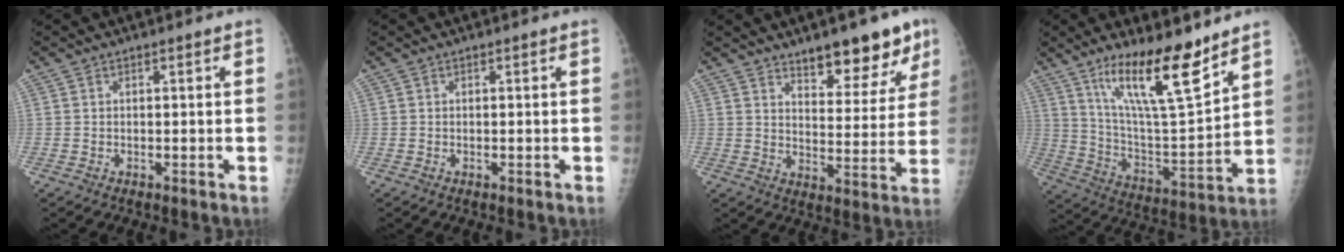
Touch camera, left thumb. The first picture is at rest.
{"total": 0.0}
{"total": 12.7, "force": [8.8, 5.1, 7.5], "torque": [-0.052, -0.057, 0.129]}
{"total": 18.0, "force": [12.3, 3.7, 12.7], "torque": [-0.190, -0.081, 0.222]}